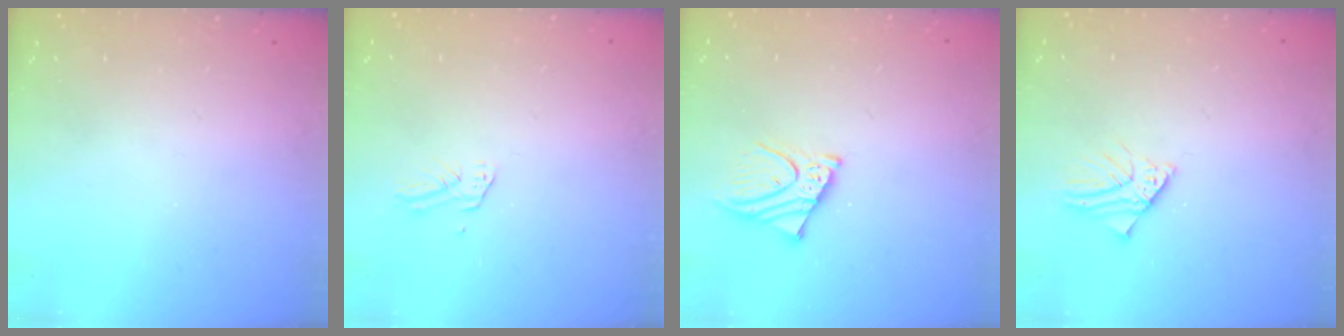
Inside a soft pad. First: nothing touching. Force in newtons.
{"total": 2.7, "press": 2.7, "slide": 0.2}
{"total": 6.7, "press": 6.7, "slide": 0.7}
{"total": 2.6, "press": 2.6, "slide": 0.3}